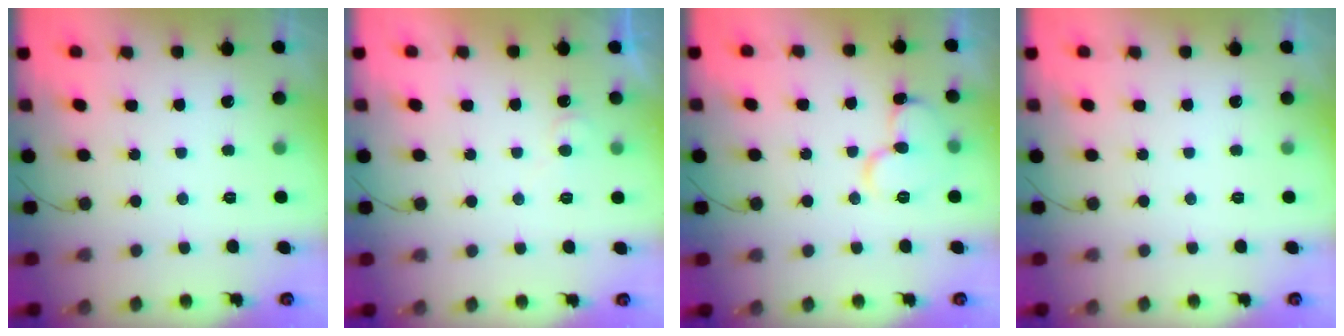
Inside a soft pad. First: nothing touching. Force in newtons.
{"total": 5.3, "press": 5.3, "slide": 0.5}
{"total": 10.7, "press": 10.7, "slide": 1.1}
{"total": 0.0}